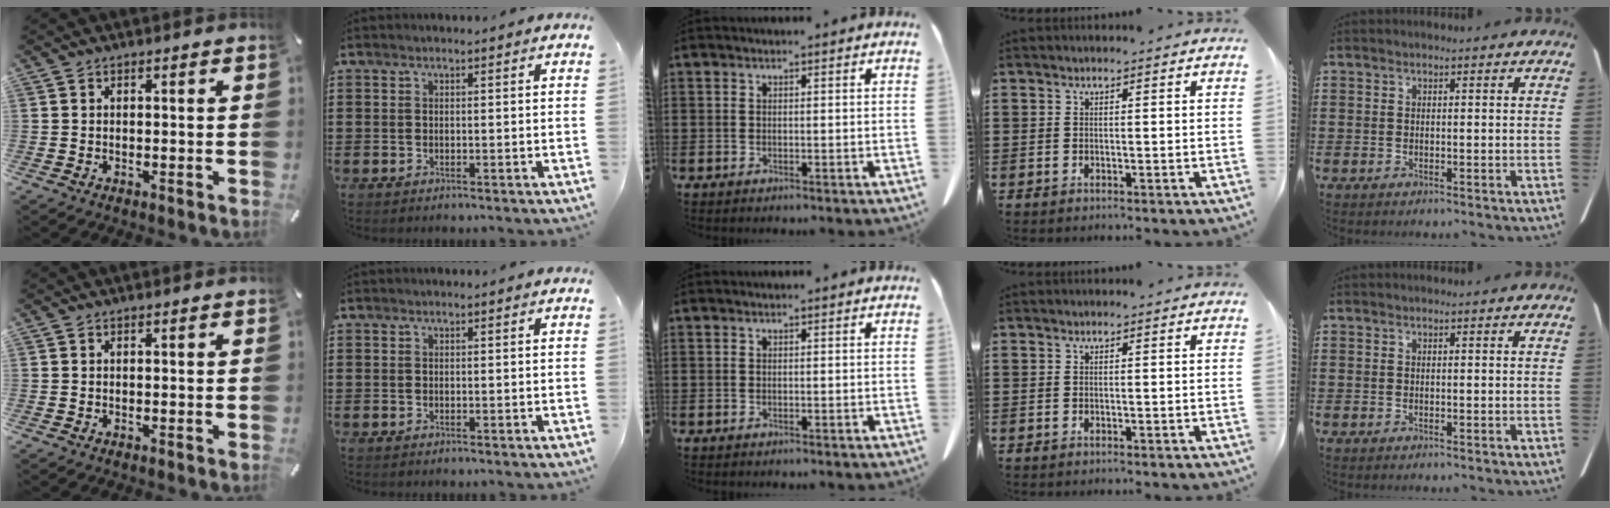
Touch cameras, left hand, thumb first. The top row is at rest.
{}